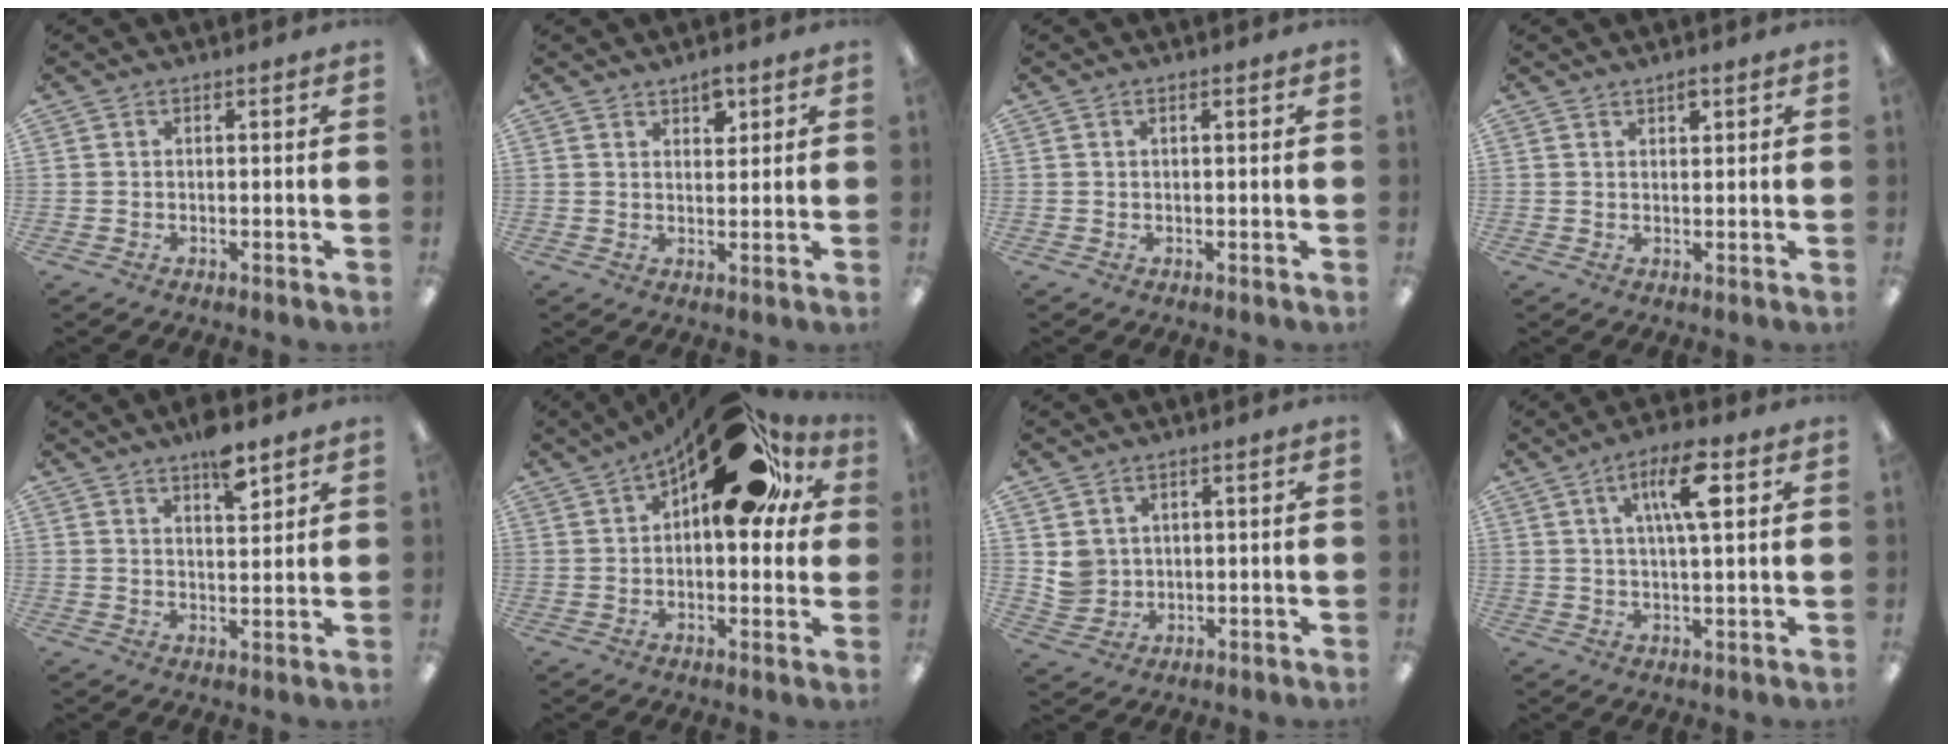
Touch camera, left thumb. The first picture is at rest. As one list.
[{"total": 3.9, "force": [2.6, 2.0, 2.0], "torque": [-0.012, -0.014, 0.040]}, {"total": 1.1, "force": [0.5, 0.3, 1.0], "torque": [-0.012, -0.001, 0.006]}, {"total": 2.0, "force": [1.5, 0.7, 1.1], "torque": [-0.007, -0.007, 0.023]}, {"total": 7.1, "force": [5.2, 2.4, 4.3], "torque": [-0.056, -0.033, 0.085]}, {"total": 21.8, "force": [10.0, 10.2, 16.4], "torque": [-0.219, -0.047, 0.164]}, {"total": 4.3, "force": [1.6, 4.0, 0.5], "torque": [-0.016, 0.002, 0.031]}, {"total": 10.4, "force": [4.0, 3.2, 9.1], "torque": [-0.150, -0.003, 0.061]}]